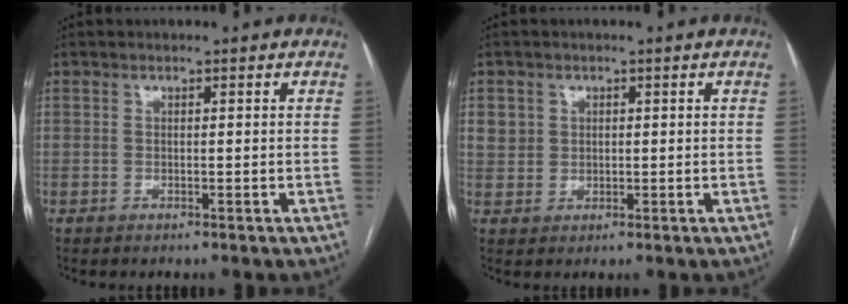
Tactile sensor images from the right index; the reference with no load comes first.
{"total": 3.2, "force": [1.1, 3.0, 0.5], "torque": [-0.005, 0.006, 0.025]}